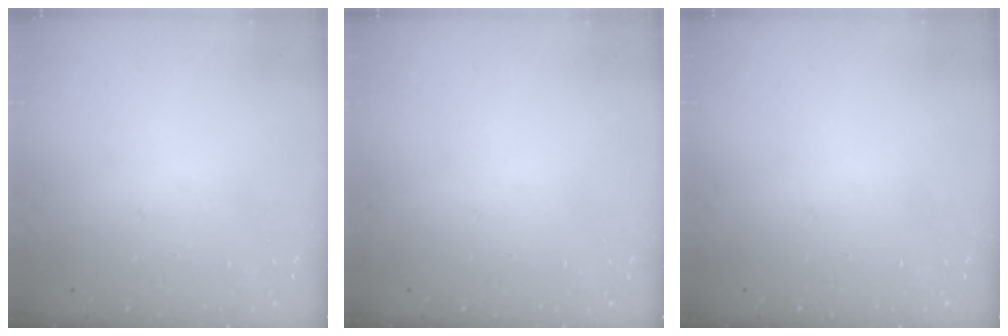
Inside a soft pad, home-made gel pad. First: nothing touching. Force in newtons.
{"total": 0.0}
{"total": 0.0}